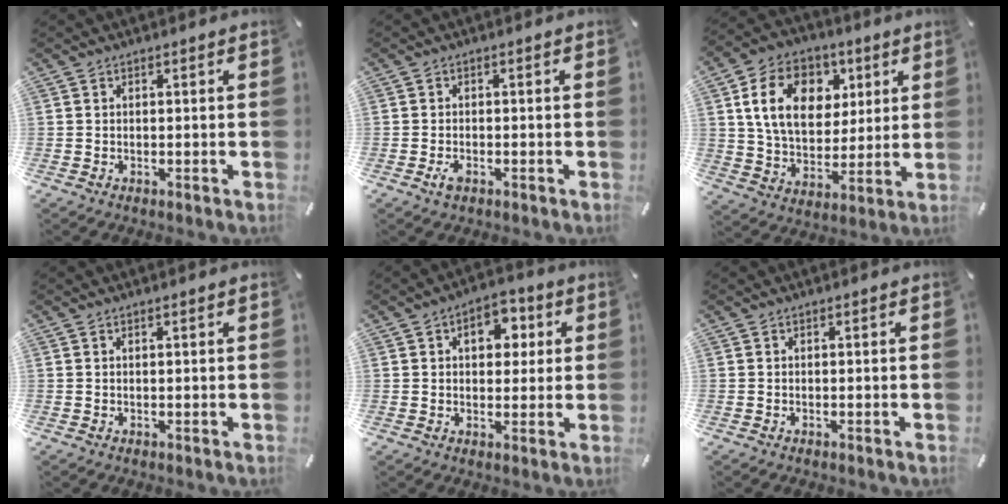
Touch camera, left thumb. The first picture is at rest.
{"total": 2.1, "force": [-1.1, 1.2, 1.3], "torque": [-0.039, -0.001, -0.023]}
{"total": 15.8, "force": [5.4, 11.9, 8.8], "torque": [-0.151, -0.001, 0.098]}
{"total": 0.5, "force": [0.3, 0.0, 0.5], "torque": [-0.008, 0.000, 0.004]}
{"total": 7.7, "force": [2.3, 5.4, 5.0], "torque": [-0.054, -0.004, 0.029]}
{"total": 0.0}